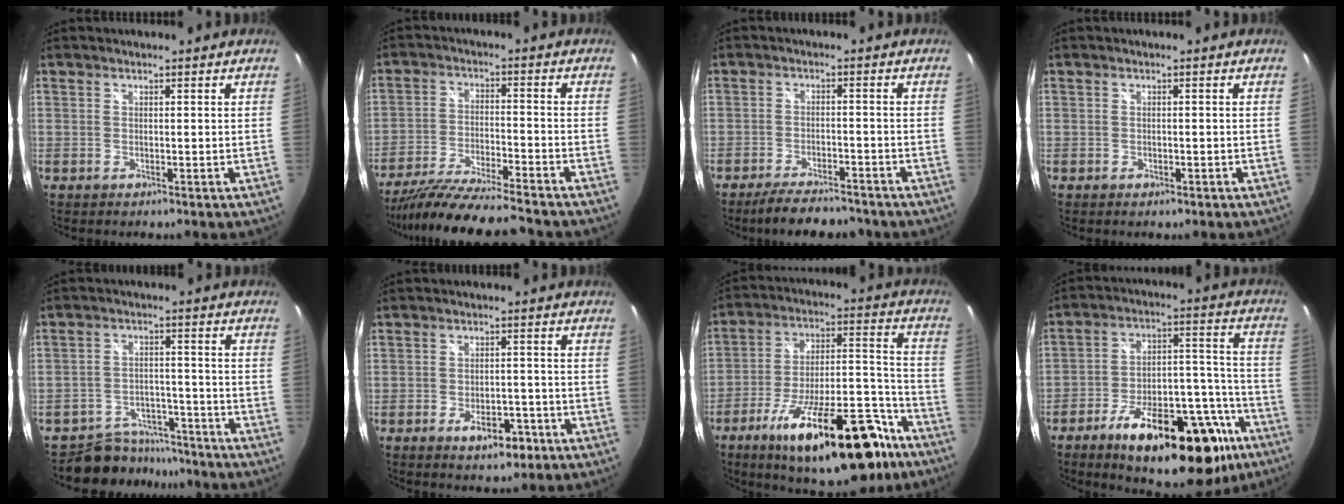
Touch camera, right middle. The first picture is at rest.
{"total": 16.2, "force": [-14.5, 0.9, 7.3], "torque": [-0.151, -0.036, -0.242]}
{"total": 9.3, "force": [-7.8, 2.6, 4.2], "torque": [-0.092, -0.010, -0.120]}
{"total": 1.3, "force": [-0.7, 0.9, 0.6], "torque": [-0.011, -0.005, -0.012]}
{"total": 9.1, "force": [-8.2, 4.1, 0.4], "torque": [-0.020, 0.023, -0.120]}
{"total": 6.3, "force": [-3.4, 3.4, 4.1], "torque": [-0.076, 0.000, -0.044]}
{"total": 27.9, "force": [-18.1, 9.2, 19.1], "torque": [-0.295, -0.004, -0.262]}
{"total": 28.3, "force": [-17.8, 11.3, 18.8], "torque": [-0.263, 0.025, -0.244]}